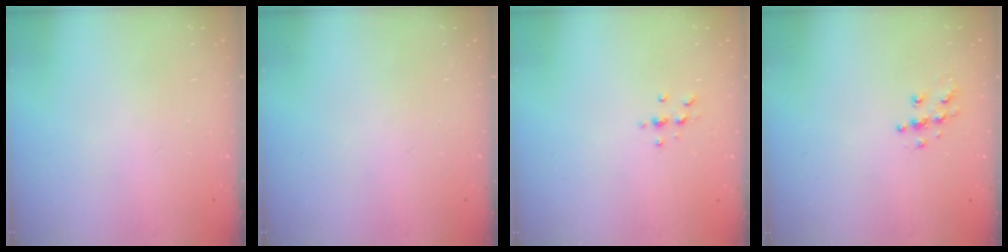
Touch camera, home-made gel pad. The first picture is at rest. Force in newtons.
{"total": 0.0}
{"total": 3.0, "press": 3.0, "slide": 0.4}
{"total": 6.4, "press": 6.4, "slide": 0.2}